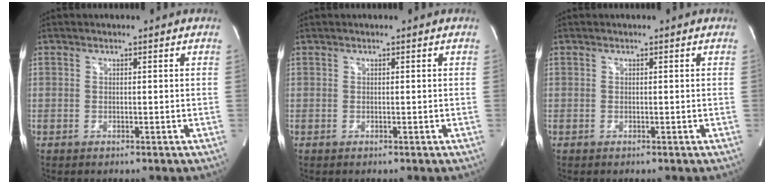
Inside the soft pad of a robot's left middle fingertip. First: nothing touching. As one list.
[{"total": 0.0}, {"total": 0.0}]